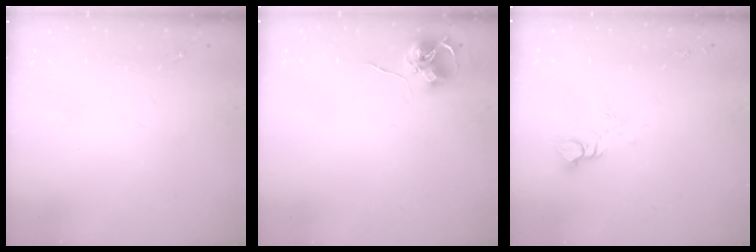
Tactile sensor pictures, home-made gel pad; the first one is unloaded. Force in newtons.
{"total": 7.9, "press": 7.9, "slide": 0.4}
{"total": 6.3, "press": 6.3, "slide": 0.5}